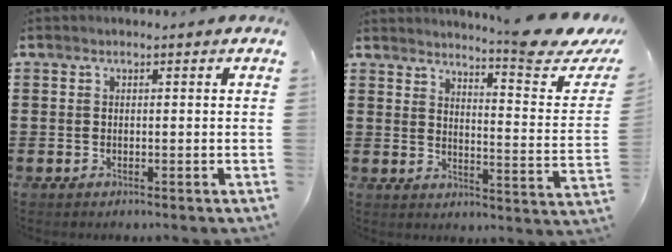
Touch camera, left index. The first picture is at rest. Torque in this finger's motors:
{"motor_torque": [2.14, 0.00, 0.17, 0.11]}